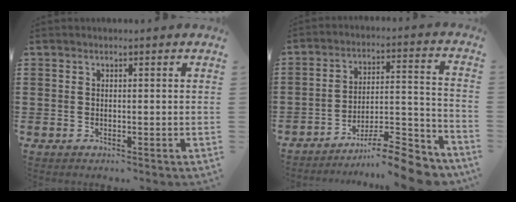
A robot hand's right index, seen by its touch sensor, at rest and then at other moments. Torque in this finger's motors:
{"motor_torque": [1.48, -0.66, -0.03, 0.01]}